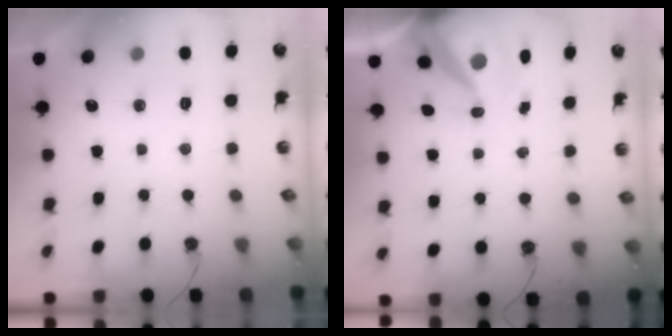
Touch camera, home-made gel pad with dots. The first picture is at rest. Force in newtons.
{"total": 9.3, "press": 9.2, "slide": 1.1}